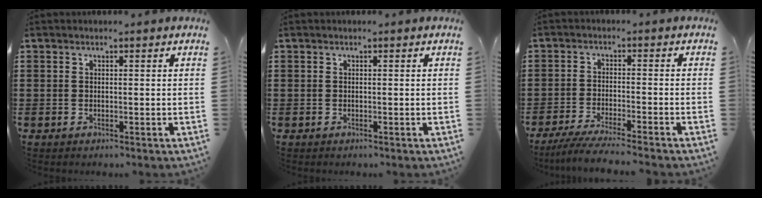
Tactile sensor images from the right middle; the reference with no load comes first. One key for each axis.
{"total": 0.0}
{"total": 4.1, "fx": -3.7, "fy": -0.3, "fz": 1.8, "tx": -0.043, "ty": -0.015, "tz": -0.074}